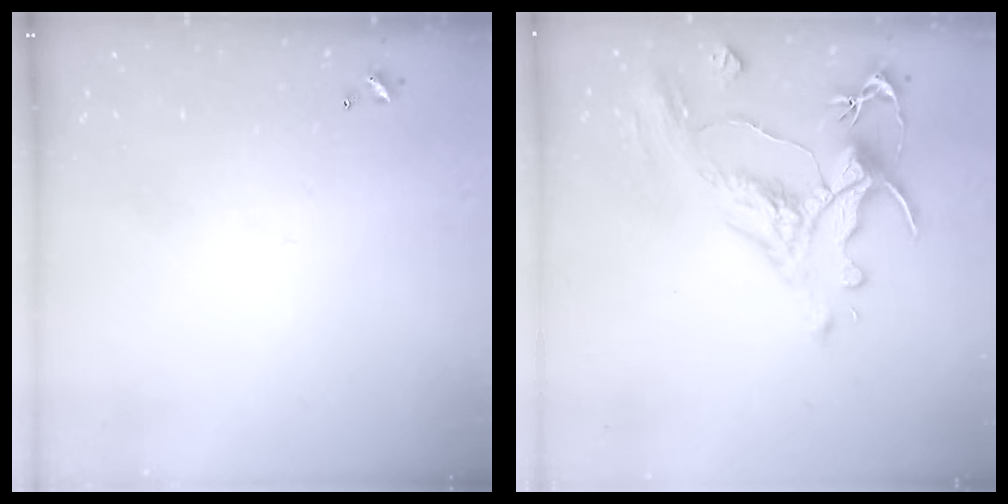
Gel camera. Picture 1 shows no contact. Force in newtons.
{"total": 1.7, "press": 0.9, "slide": 1.5}